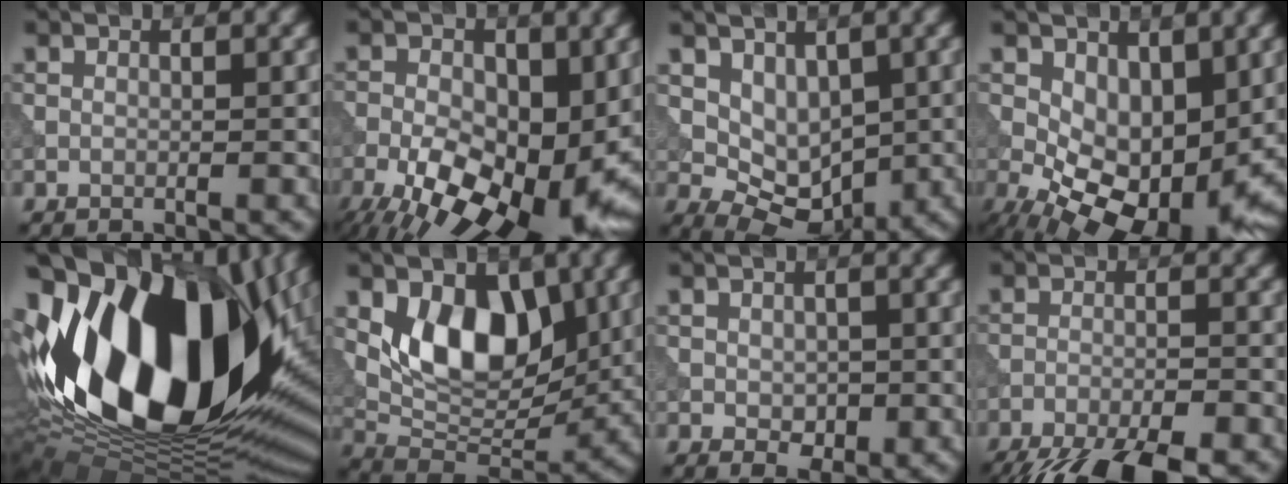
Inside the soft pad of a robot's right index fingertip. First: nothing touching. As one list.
[{"total": 15.7, "force": [-5.0, 8.0, 12.5], "torque": [-0.194, -0.014, -0.072]}, {"total": 5.5, "force": [1.0, 3.8, 3.8], "torque": [-0.057, -0.010, 0.025]}, {"total": 8.2, "force": [-1.0, 4.7, 6.7], "torque": [-0.117, -0.024, -0.012]}, {"total": 20.5, "force": [2.7, 11.5, 16.7], "torque": [-0.317, 0.000, 0.037]}, {"total": 7.7, "force": [2.1, 4.6, 5.8], "torque": [-0.088, -0.018, 0.037]}, {"total": 1.9, "force": [-0.3, 1.3, 1.3], "torque": [-0.022, -0.006, -0.002]}, {"total": 10.3, "force": [-8.8, 2.4, 4.8], "torque": [-0.082, -0.037, -0.136]}]